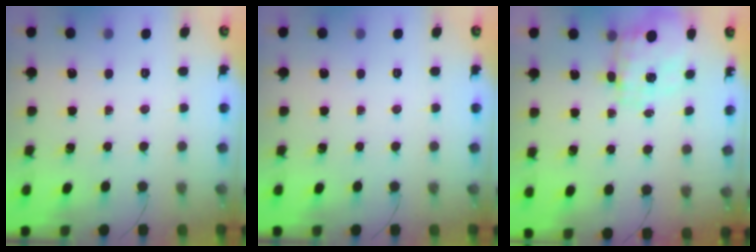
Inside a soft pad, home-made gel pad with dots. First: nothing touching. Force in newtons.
{"total": 0.0}
{"total": 3.1, "press": 3.0, "slide": 1.0}